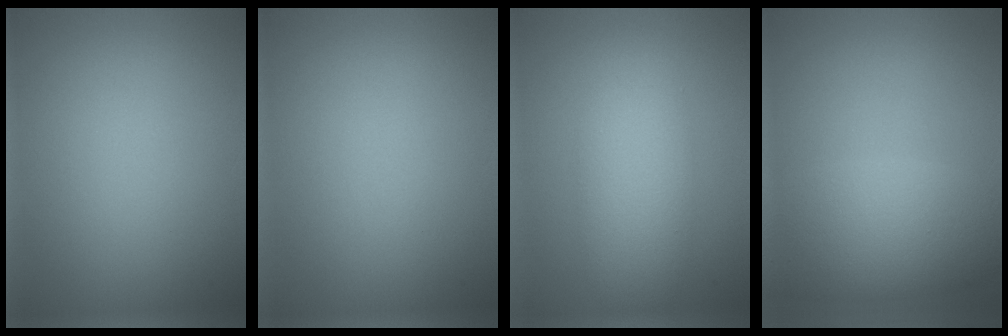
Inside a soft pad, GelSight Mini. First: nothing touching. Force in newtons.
{"total": 0.0}
{"total": 4.8, "press": 4.8, "slide": 0.3}
{"total": 6.7, "press": 6.7, "slide": 0.4}